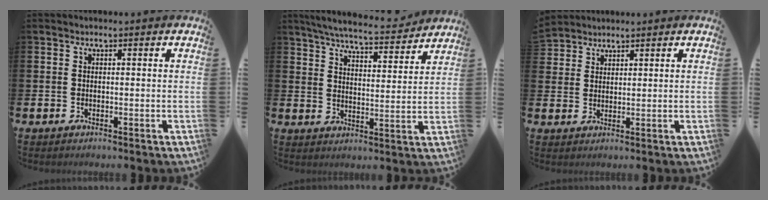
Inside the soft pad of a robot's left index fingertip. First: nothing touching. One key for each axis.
{"total": 6.5, "fx": 6.3, "fy": 0.6, "fz": 1.7, "tx": -0.052, "ty": -0.041, "tz": 0.108}
{"total": 2.9, "fx": 2.8, "fy": 0.5, "fz": -0.5, "tx": 0.015, "ty": -0.017, "tz": 0.051}